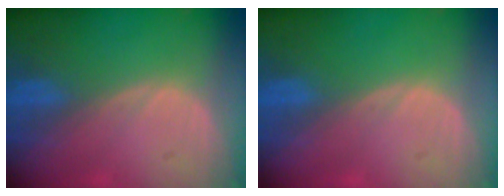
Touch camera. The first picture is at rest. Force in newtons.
{"total": 0.0}